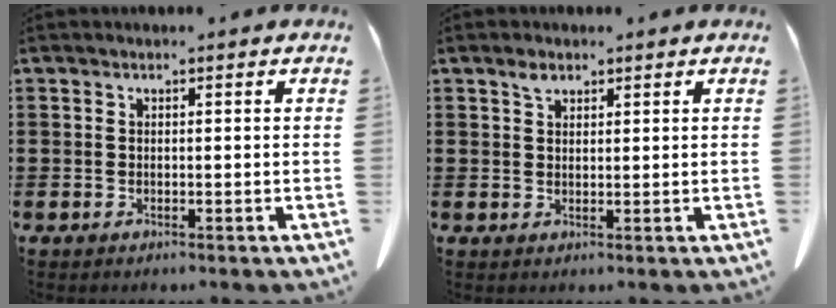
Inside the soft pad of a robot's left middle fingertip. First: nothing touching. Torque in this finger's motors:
{"motor_torque": [2.06, 0.07, 0.02, 0.02]}